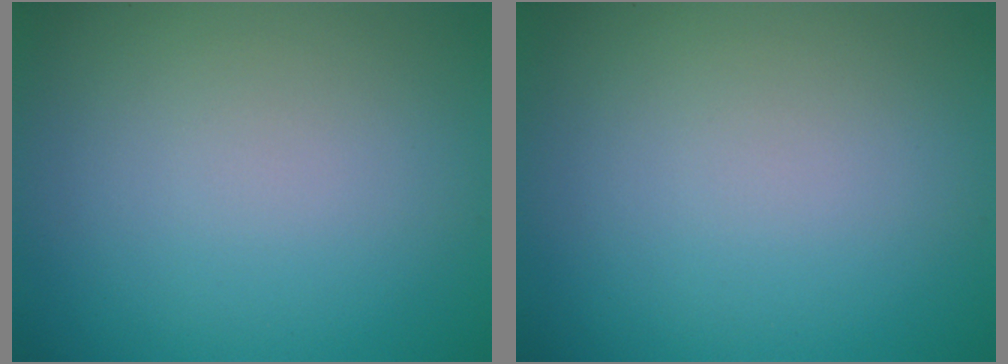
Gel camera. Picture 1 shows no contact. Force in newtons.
{"total": 0.0}